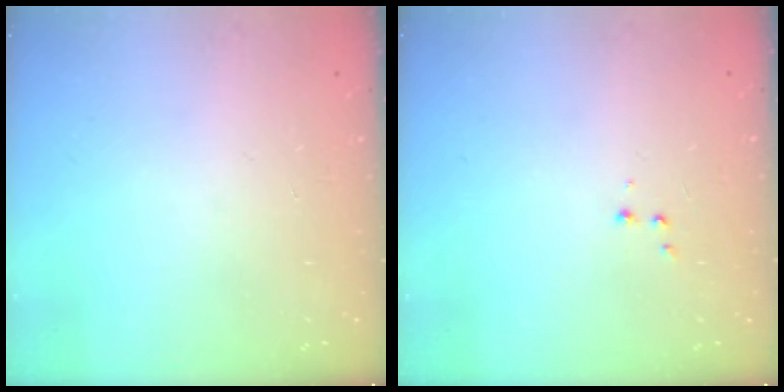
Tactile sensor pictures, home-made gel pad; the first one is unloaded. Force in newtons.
{"total": 2.6, "press": 2.5, "slide": 0.6}